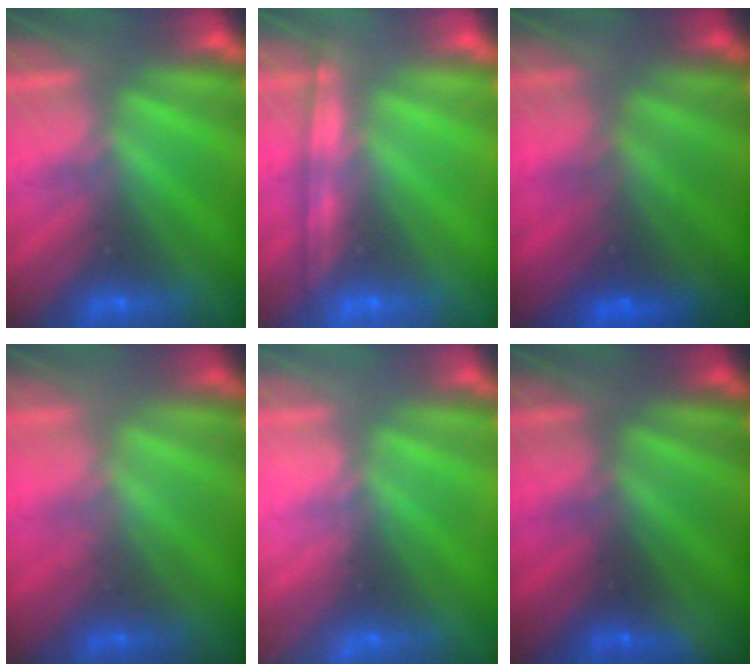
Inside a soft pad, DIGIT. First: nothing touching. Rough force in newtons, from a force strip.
{"total": 1.2}
{"total": 5.8}
{"total": 1.8}
{"total": 2.4}
{"total": 1.6}